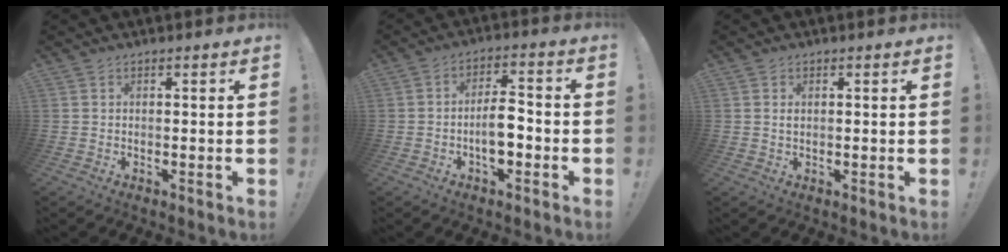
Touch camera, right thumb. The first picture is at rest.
{"total": 8.3, "force": [-2.5, 4.2, 6.7], "torque": [-0.116, 0.016, -0.042]}
{"total": 0.8, "force": [0.4, 0.5, 0.5], "torque": [-0.015, 0.005, 0.009]}